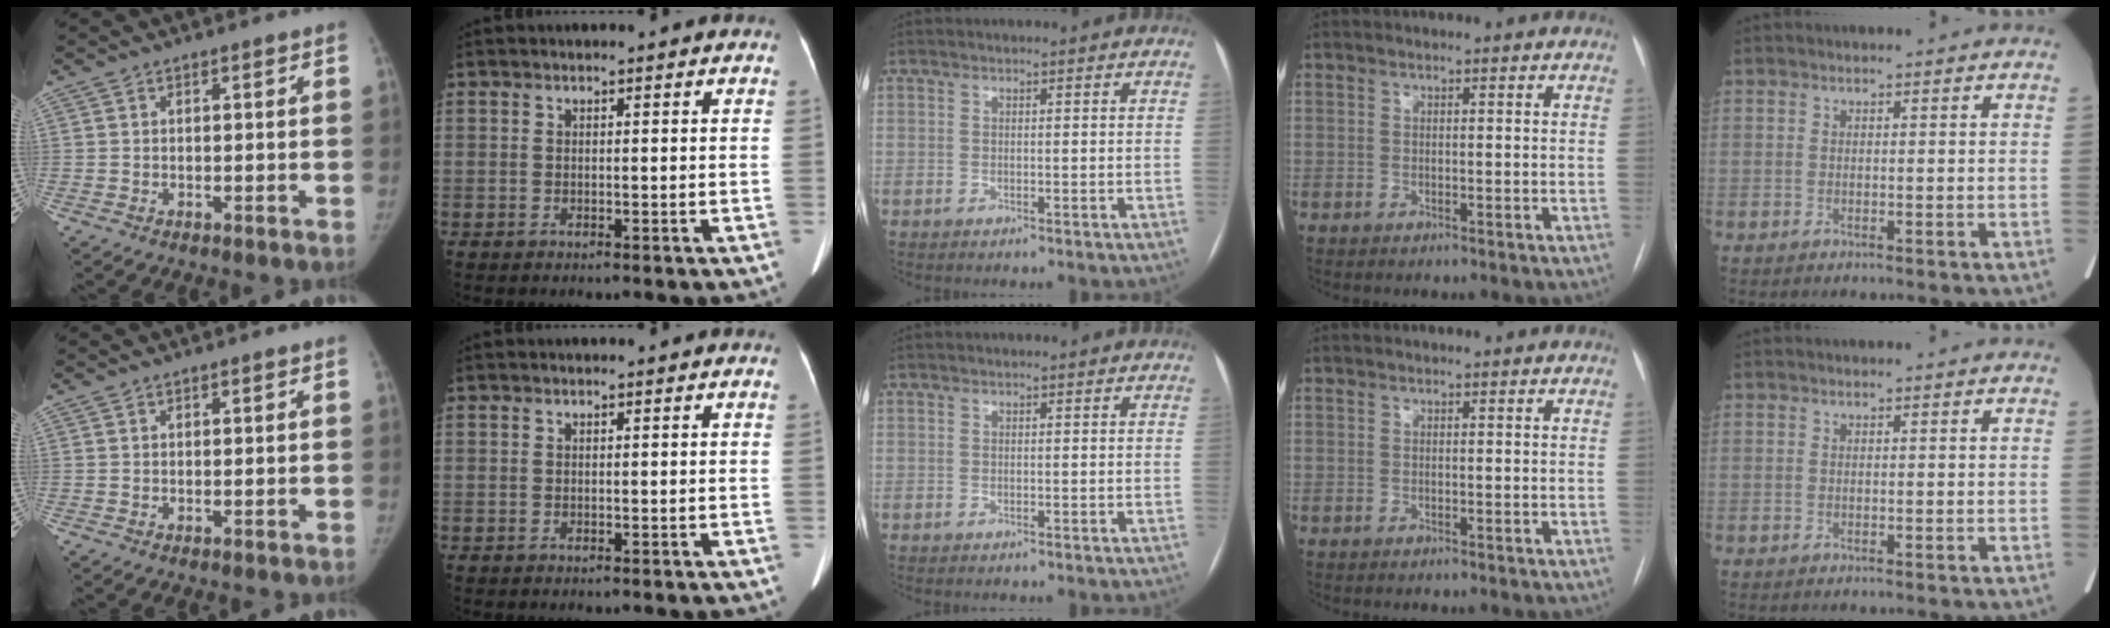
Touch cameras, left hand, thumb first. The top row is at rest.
{}